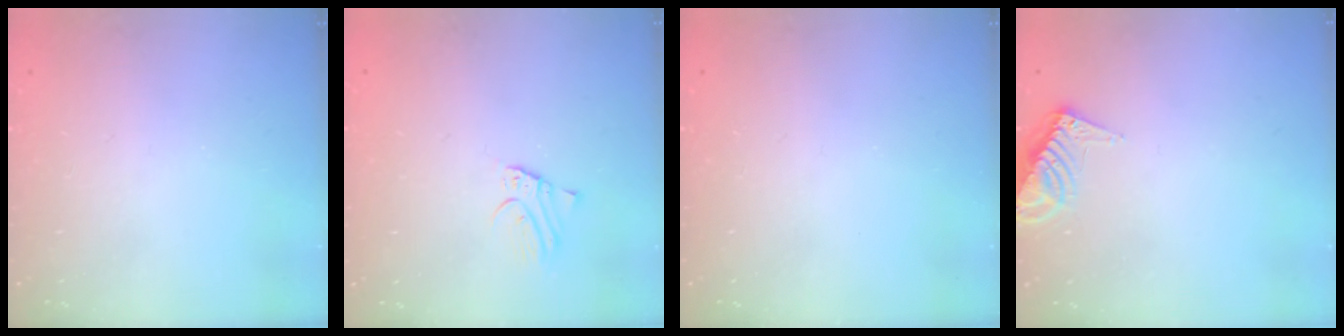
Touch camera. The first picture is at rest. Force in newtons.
{"total": 2.3, "press": 2.3, "slide": 0.2}
{"total": 0.0}
{"total": 9.2, "press": 9.2, "slide": 0.9}